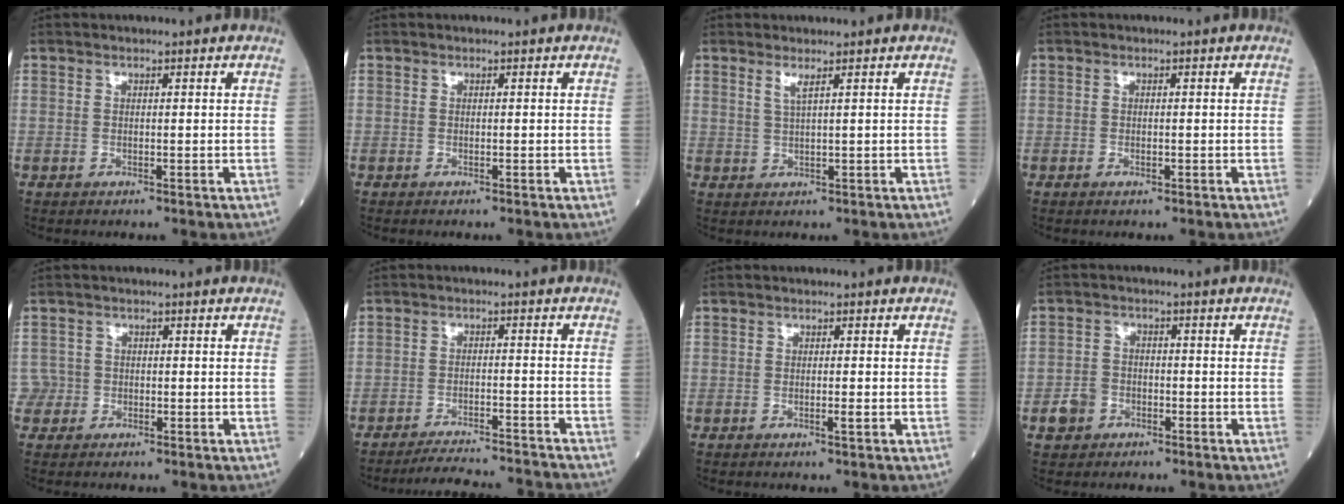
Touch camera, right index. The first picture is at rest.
{"total": 0.5, "force": [-0.4, 0.1, 0.2], "torque": [-0.001, -0.001, -0.008]}
{"total": 1.8, "force": [1.1, -0.2, 1.3], "torque": [-0.030, -0.006, 0.022]}
{"total": 0.7, "force": [-0.3, 0.4, 0.6], "torque": [-0.009, -0.001, -0.004]}
{"total": 1.9, "force": [-0.6, 1.8, -0.3], "torque": [0.016, 0.010, -0.017]}
{"total": 11.3, "force": [-11.0, 0.0, 2.5], "torque": [-0.036, -0.005, -0.153]}
{"total": 0.9, "force": [-0.4, -0.1, 0.8], "torque": [-0.020, -0.002, -0.004]}
{"total": 3.7, "force": [-2.0, 2.9, 1.2], "torque": [-0.025, 0.008, -0.035]}